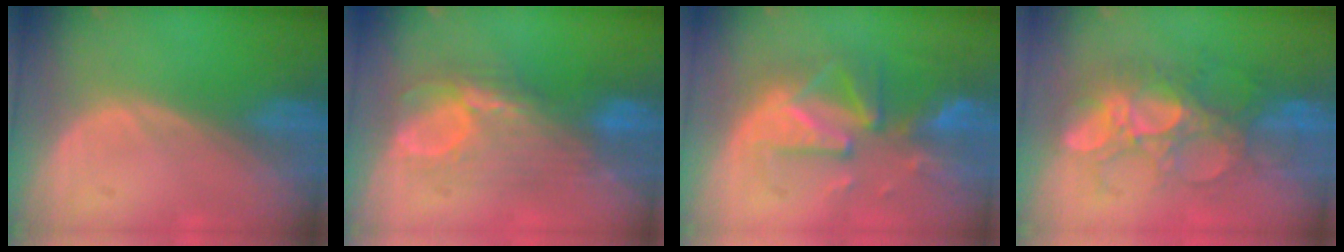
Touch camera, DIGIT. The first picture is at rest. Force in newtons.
{"total": 7.9, "press": 7.8, "slide": 1.2}
{"total": 10.0, "press": 8.9, "slide": 4.6}
{"total": 8.9, "press": 8.8, "slide": 1.7}